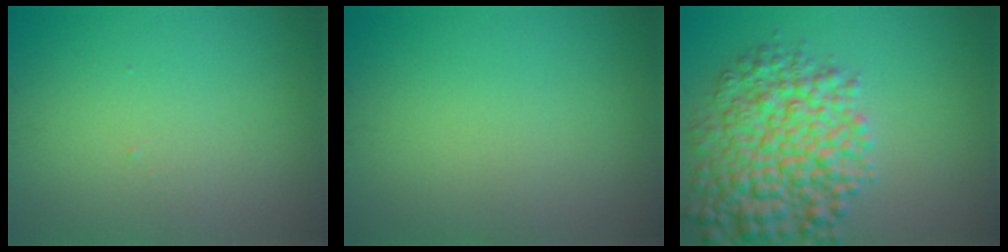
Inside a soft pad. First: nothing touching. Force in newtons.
{"total": 0.0}
{"total": 8.7, "press": 8.7, "slide": 0.2}